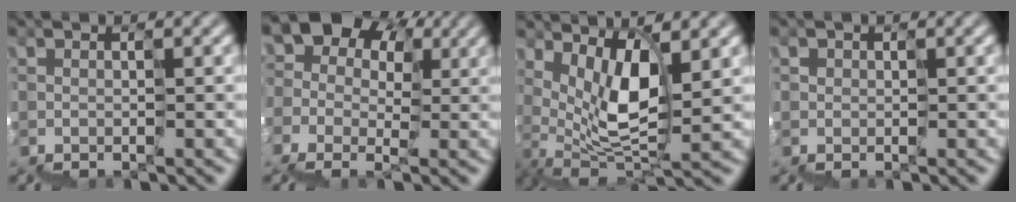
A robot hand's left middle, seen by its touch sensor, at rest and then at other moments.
{"total": 8.5, "force": [2.1, 6.9, 4.4], "torque": [-0.055, 0.036, 0.016]}
{"total": 4.4, "force": [2.7, 1.5, 3.2], "torque": [-0.073, 0.002, 0.054]}
{"total": 1.1, "force": [0.5, 1.0, 0.2], "torque": [-0.017, 0.007, 0.006]}